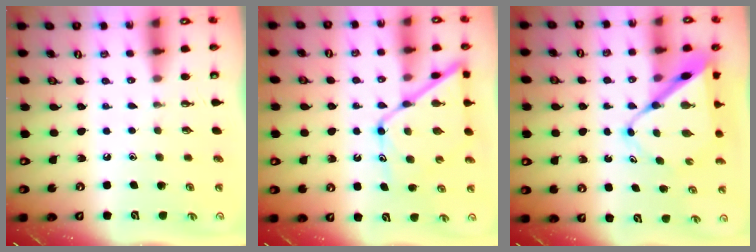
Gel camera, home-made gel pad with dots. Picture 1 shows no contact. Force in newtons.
{"total": 13.6, "press": 13.5, "slide": 1.2}
{"total": 10.8, "press": 10.7, "slide": 1.2}